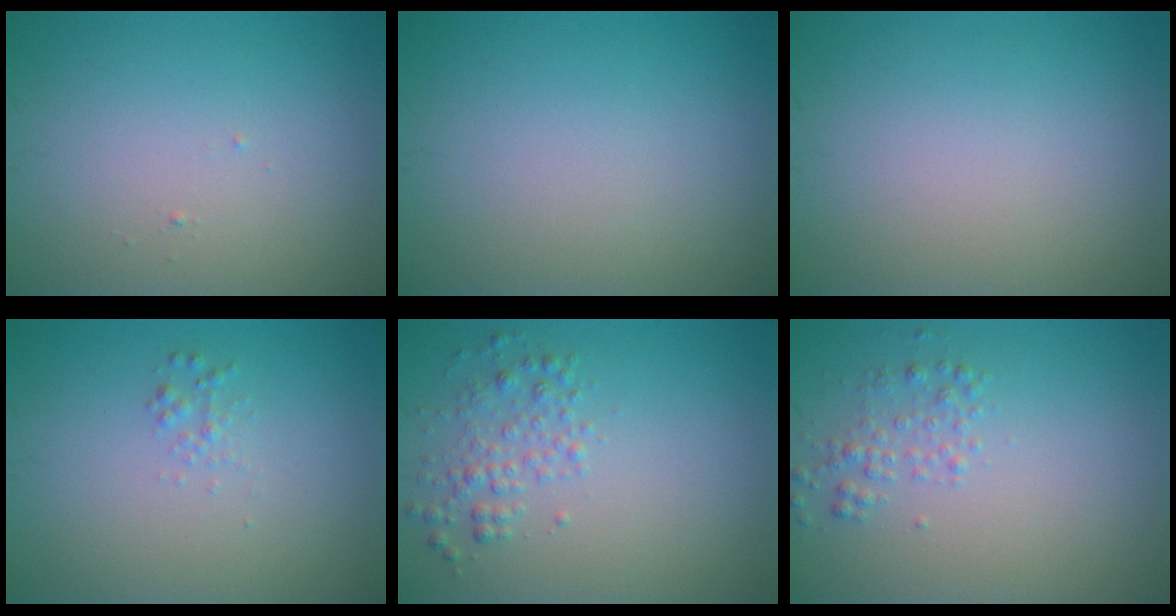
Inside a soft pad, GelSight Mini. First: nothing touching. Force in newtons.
{"total": 0.0}
{"total": 0.0}
{"total": 0.9, "press": 0.9, "slide": 0.1}
{"total": 2.2, "press": 2.2, "slide": 0.1}
{"total": 1.6, "press": 1.6, "slide": 0.0}